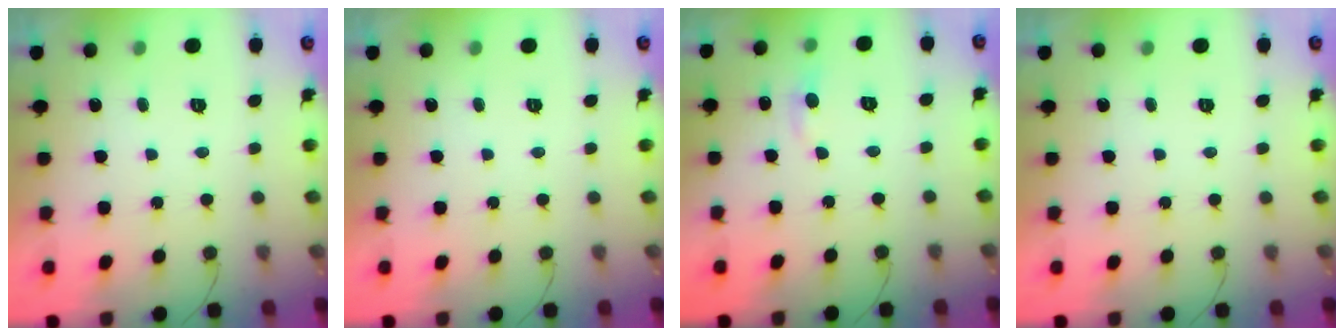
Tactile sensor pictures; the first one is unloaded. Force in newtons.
{"total": 0.0}
{"total": 5.4, "press": 5.4, "slide": 0.8}
{"total": 0.0}